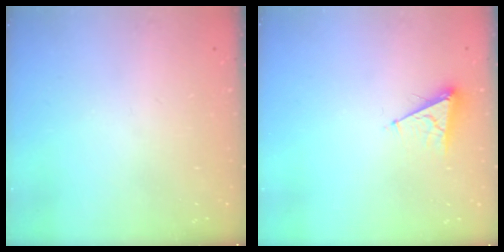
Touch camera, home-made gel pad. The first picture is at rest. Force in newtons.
{"total": 5.4, "press": 5.3, "slide": 0.6}